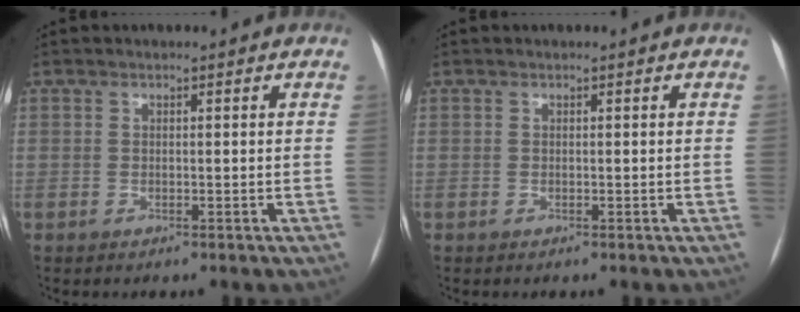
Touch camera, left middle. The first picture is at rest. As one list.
[{"total": 0.0}]